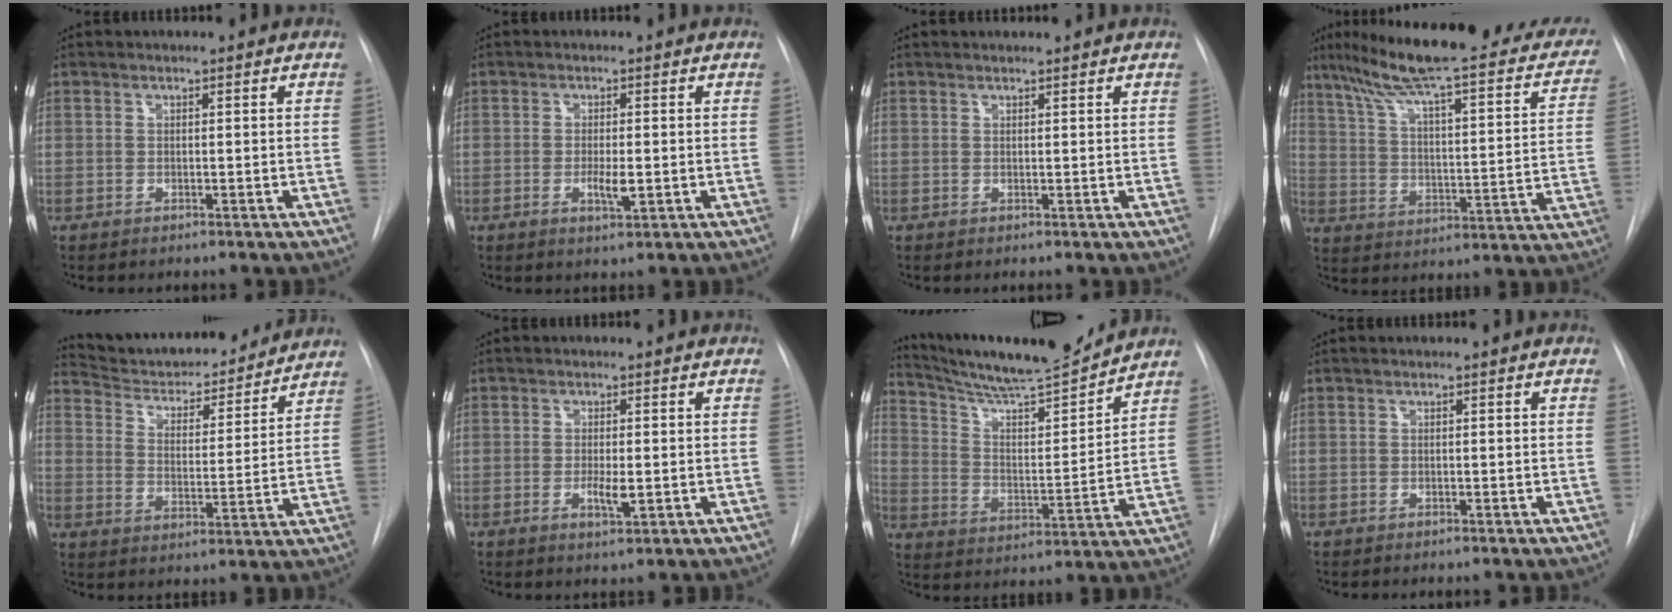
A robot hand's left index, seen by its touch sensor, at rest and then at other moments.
{"total": 3.2, "force": [-2.1, 0.4, 2.4], "torque": [-0.044, -0.008, -0.029]}
{"total": 0.0}
{"total": 28.1, "force": [21.8, 5.1, 17.0], "torque": [-0.249, -0.002, 0.285]}
{"total": 17.3, "force": [16.2, 3.5, 5.0], "torque": [-0.068, -0.011, 0.234]}
{"total": 3.1, "force": [-2.0, 0.4, 2.3], "torque": [-0.043, -0.009, -0.029]}
{"total": 14.8, "force": [13.8, 0.1, 5.2], "torque": [-0.093, -0.022, 0.227]}
{"total": 0.0}